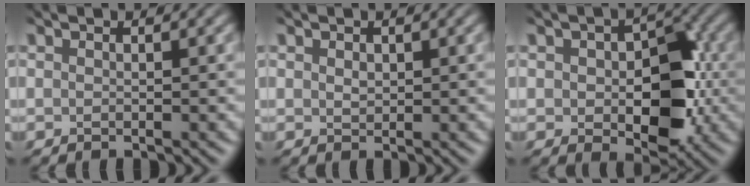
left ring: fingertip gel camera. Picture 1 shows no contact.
{"total": 0.6, "force": [0.2, 0.5, 0.4], "torque": [-0.013, -0.004, 0.012]}
{"total": 7.5, "force": [-1.2, 4.6, 5.8], "torque": [-0.093, -0.005, -0.016]}